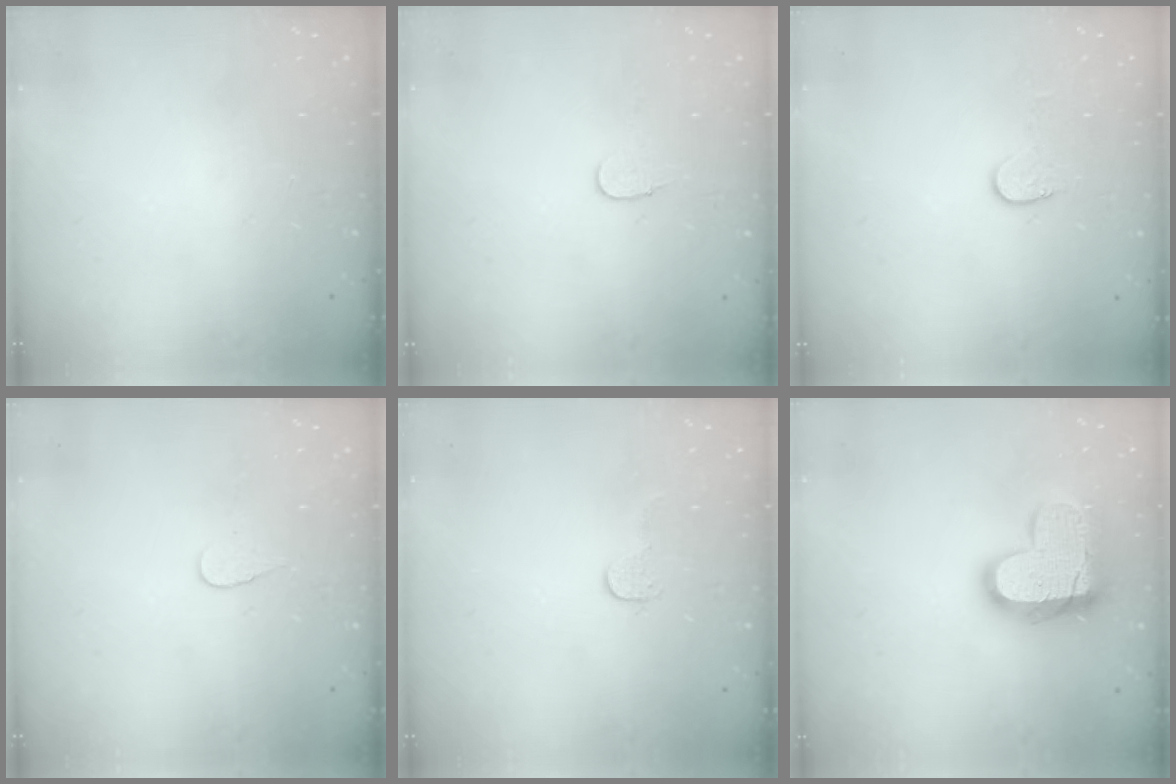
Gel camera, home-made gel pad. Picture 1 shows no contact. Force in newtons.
{"total": 5.0, "press": 5.0, "slide": 0.4}
{"total": 5.6, "press": 5.6, "slide": 0.5}
{"total": 3.8, "press": 3.8, "slide": 0.4}
{"total": 5.7, "press": 5.7, "slide": 0.2}
{"total": 17.2, "press": 17.1, "slide": 1.1}